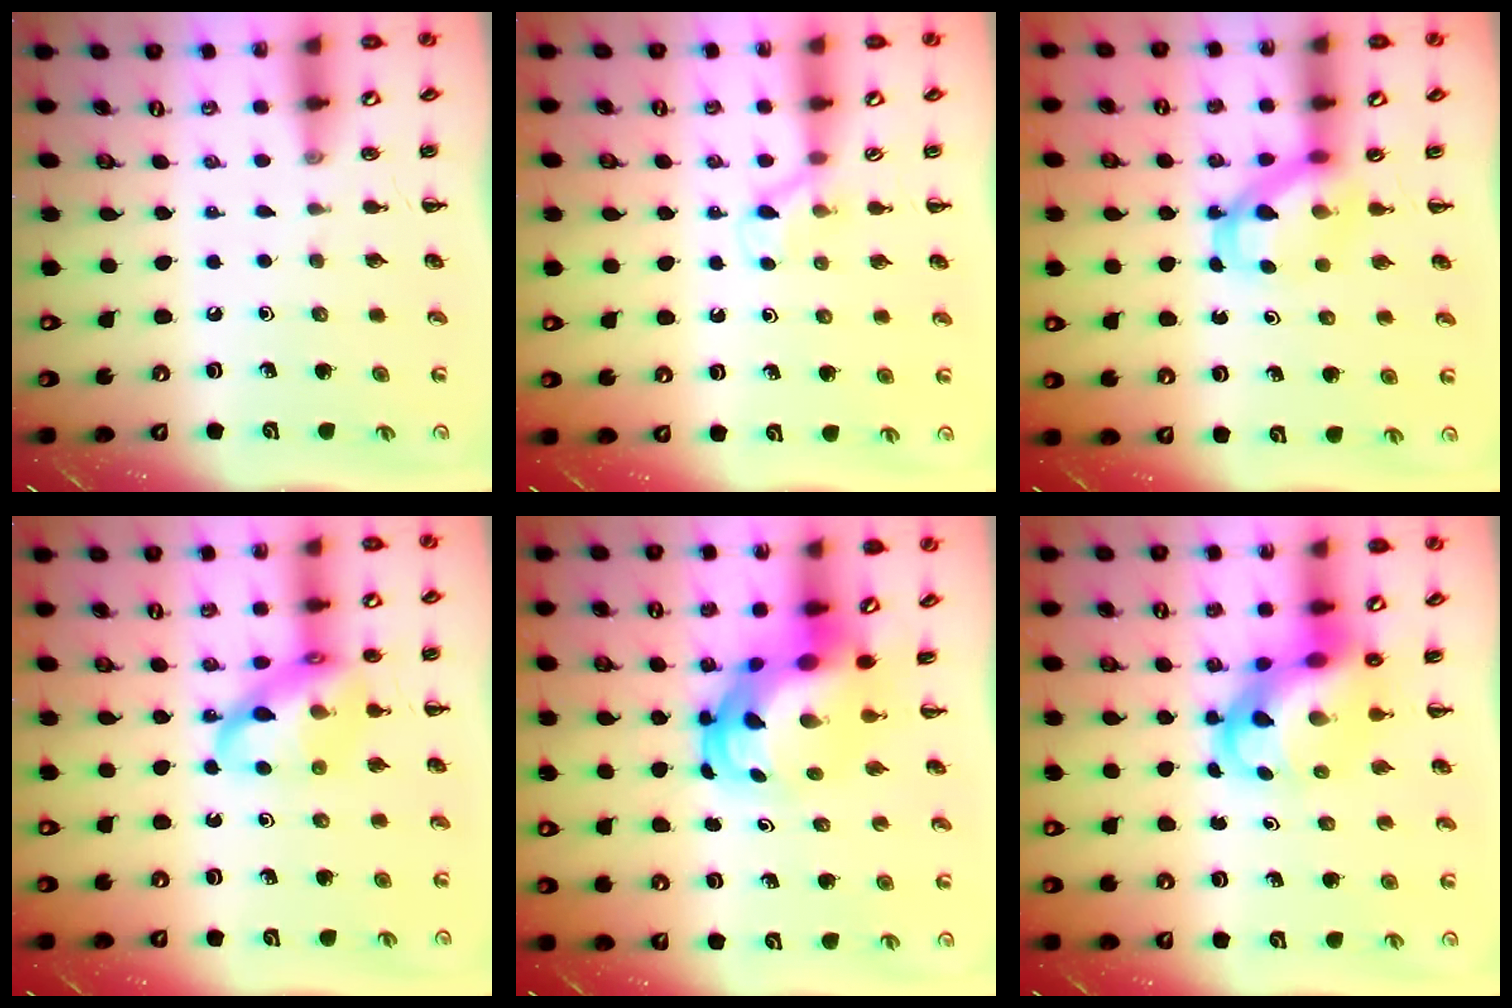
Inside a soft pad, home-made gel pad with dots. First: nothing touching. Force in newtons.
{"total": 3.8, "press": 3.5, "slide": 1.4}
{"total": 5.3, "press": 5.3, "slide": 0.8}
{"total": 16.6, "press": 16.3, "slide": 3.1}
{"total": 7.4, "press": 7.0, "slide": 2.2}
{"total": 9.1, "press": 8.7, "slide": 2.6}